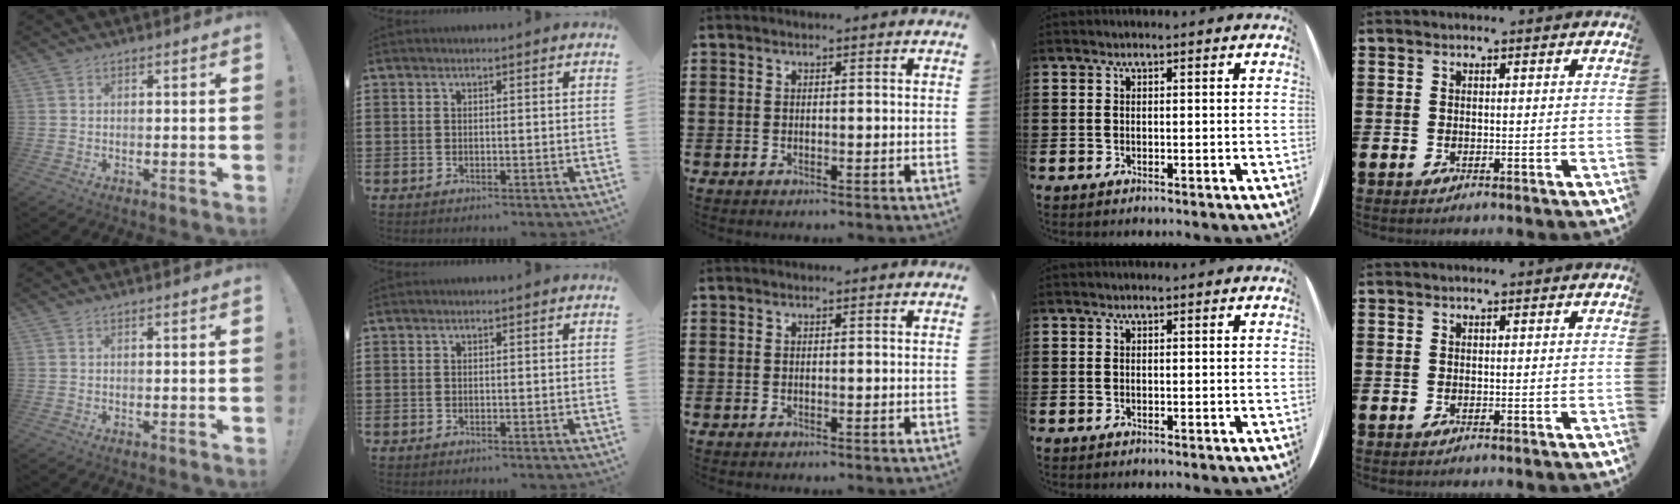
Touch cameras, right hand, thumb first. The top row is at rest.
{}